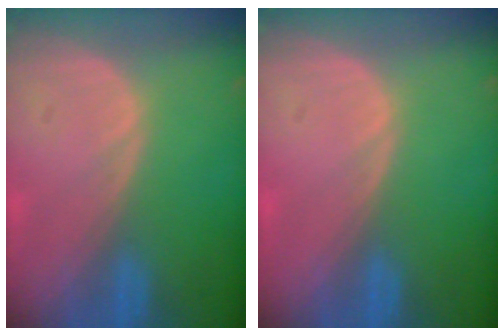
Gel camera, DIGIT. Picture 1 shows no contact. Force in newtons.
{"total": 0.0}